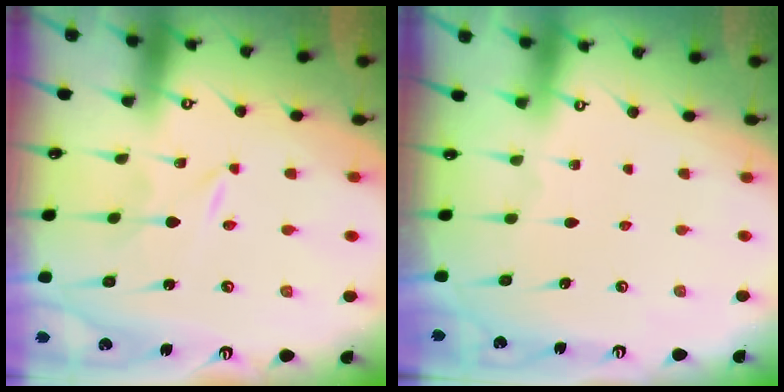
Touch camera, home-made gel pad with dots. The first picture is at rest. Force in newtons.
{"total": 0.0}